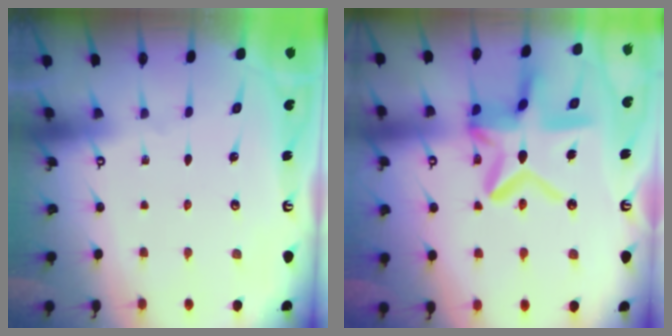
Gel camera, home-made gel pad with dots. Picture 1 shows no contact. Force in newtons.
{"total": 17.0, "press": 17.0, "slide": 1.1}